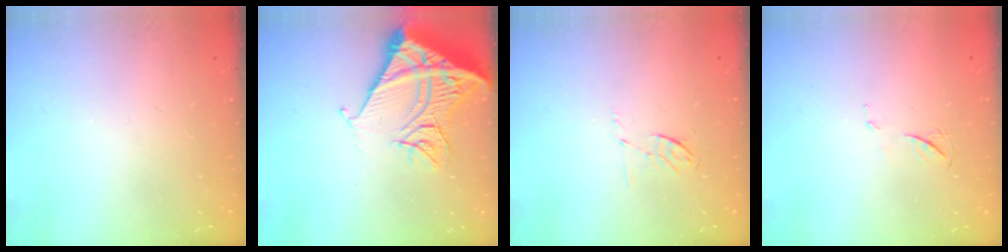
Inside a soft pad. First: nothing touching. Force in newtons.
{"total": 16.2, "press": 16.1, "slide": 2.1}
{"total": 4.2, "press": 3.9, "slide": 1.6}
{"total": 4.5, "press": 4.5, "slide": 0.6}